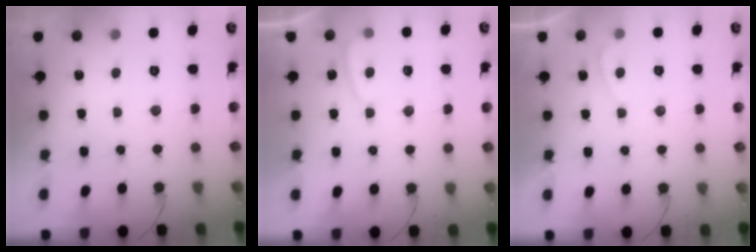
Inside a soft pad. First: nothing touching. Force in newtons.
{"total": 2.0, "press": 2.0, "slide": 0.6}
{"total": 0.8, "press": 0.7, "slide": 0.5}